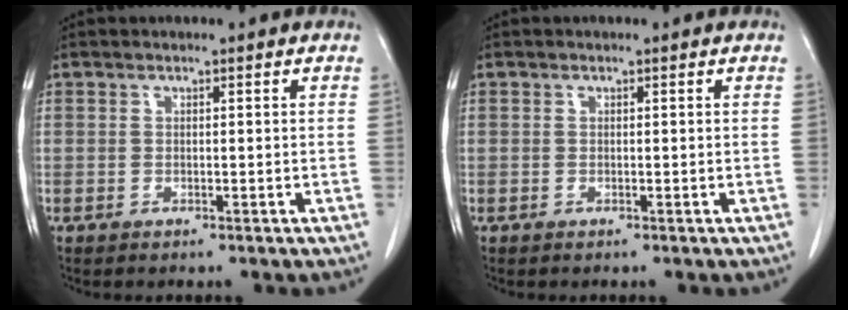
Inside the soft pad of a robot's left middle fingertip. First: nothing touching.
{"total": 0.0}